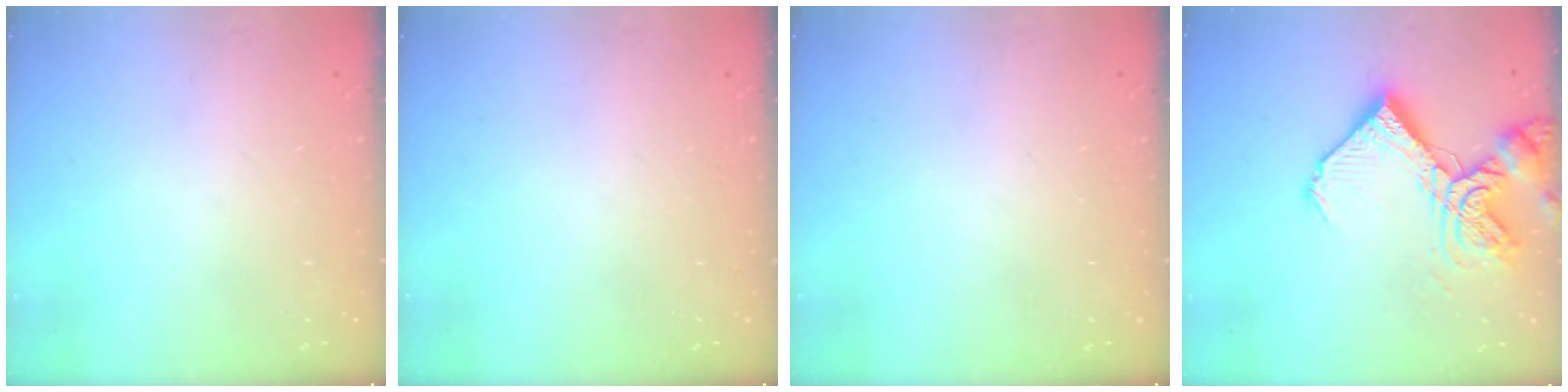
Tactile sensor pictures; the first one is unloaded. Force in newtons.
{"total": 0.0}
{"total": 0.0}
{"total": 15.4, "press": 15.3, "slide": 2.1}